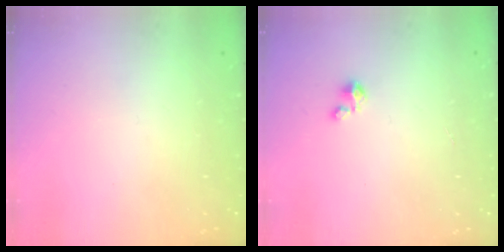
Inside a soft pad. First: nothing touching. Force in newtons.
{"total": 1.8, "press": 1.8, "slide": 0.1}